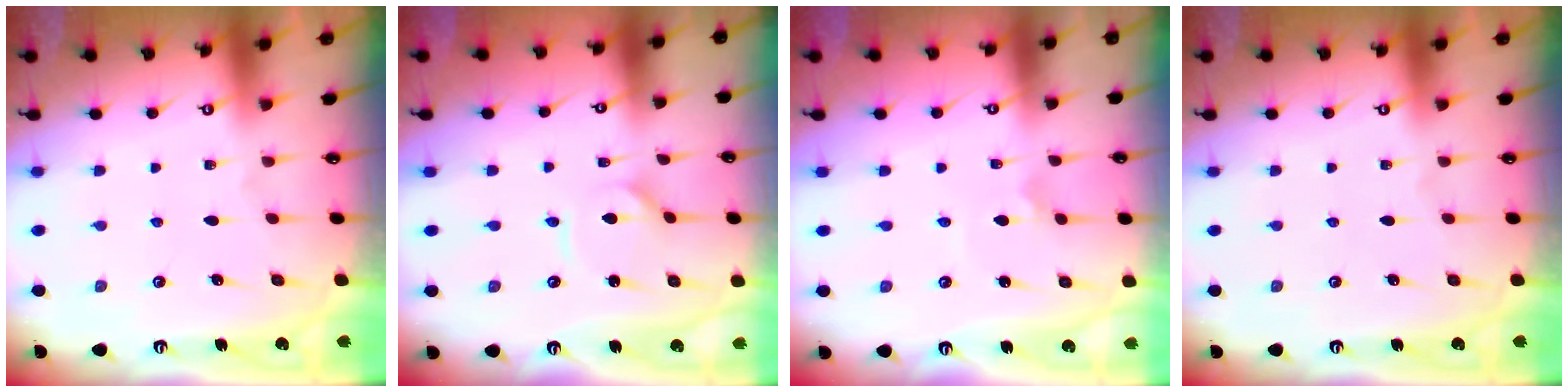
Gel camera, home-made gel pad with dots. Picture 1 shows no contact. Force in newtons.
{"total": 2.0, "press": 2.0, "slide": 0.3}
{"total": 1.7, "press": 1.7, "slide": 0.4}
{"total": 0.0}